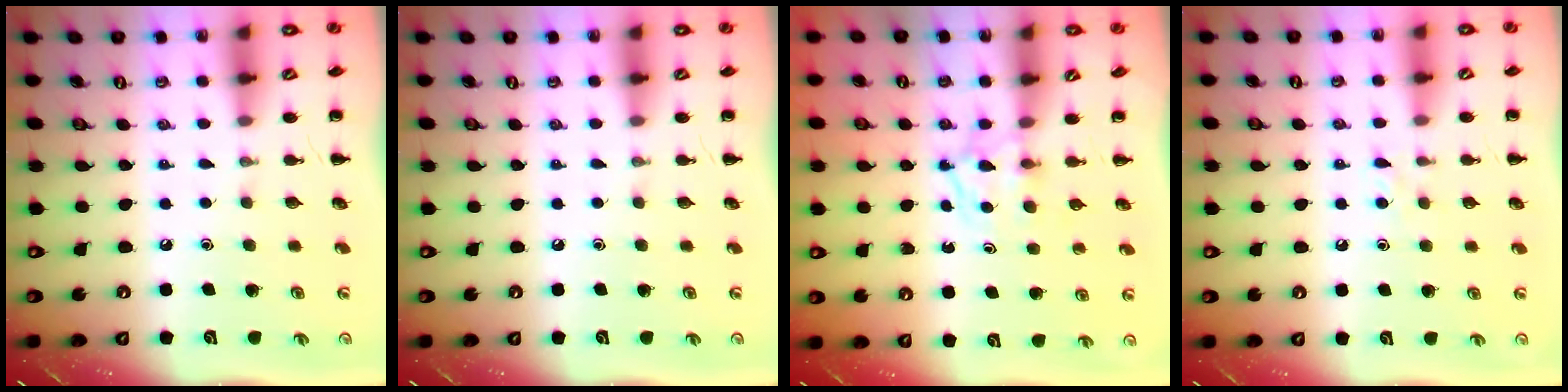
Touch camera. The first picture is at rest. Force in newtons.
{"total": 0.0}
{"total": 3.4, "press": 3.1, "slide": 1.4}
{"total": 3.2, "press": 3.0, "slide": 1.1}